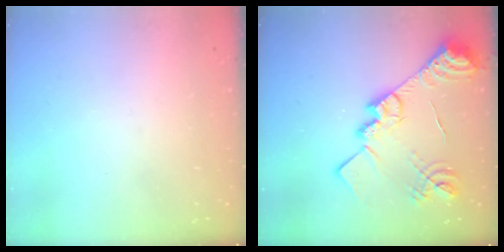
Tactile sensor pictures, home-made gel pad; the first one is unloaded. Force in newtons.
{"total": 21.3, "press": 21.3, "slide": 1.8}